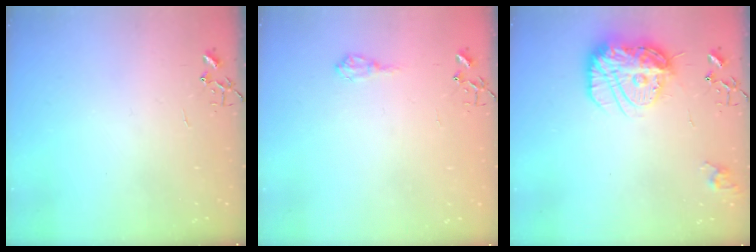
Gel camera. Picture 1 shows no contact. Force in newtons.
{"total": 7.2, "press": 7.1, "slide": 0.9}
{"total": 16.7, "press": 16.6, "slide": 1.7}